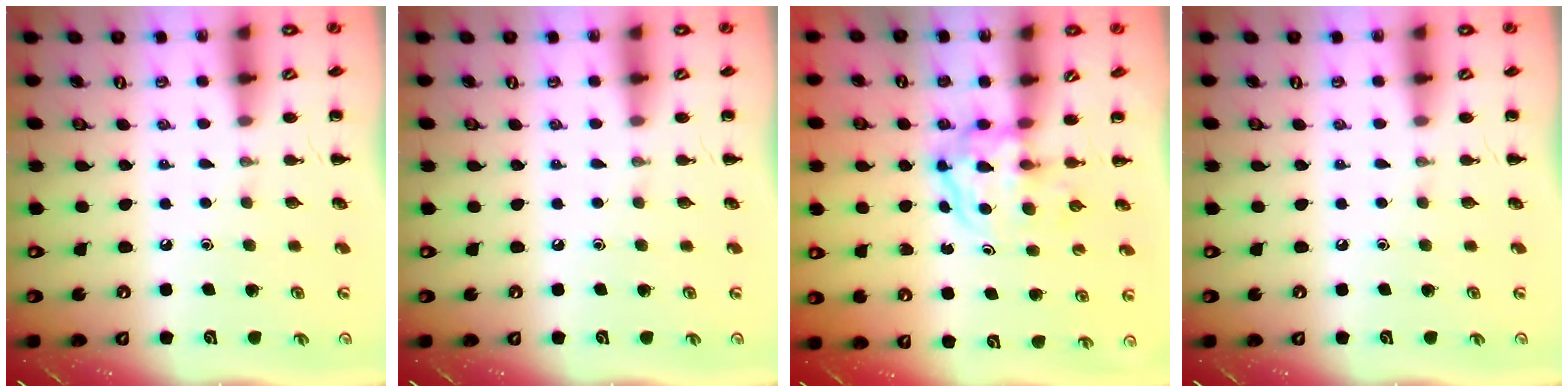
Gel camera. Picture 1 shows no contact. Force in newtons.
{"total": 0.0}
{"total": 3.8, "press": 3.8, "slide": 0.4}
{"total": 0.0}